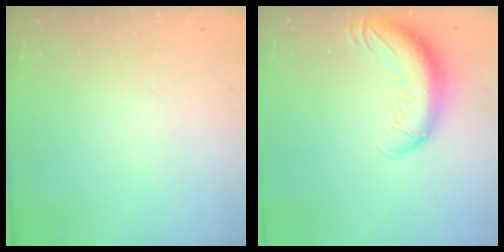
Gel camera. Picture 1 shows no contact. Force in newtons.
{"total": 13.4, "press": 13.0, "slide": 3.1}